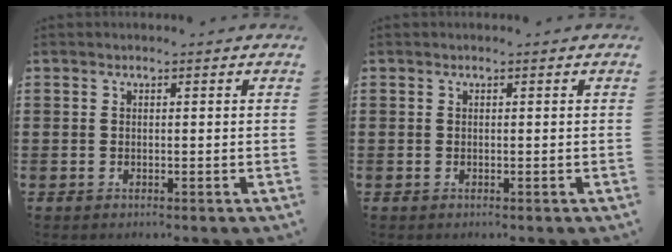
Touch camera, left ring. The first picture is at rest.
{"total": 0.0}